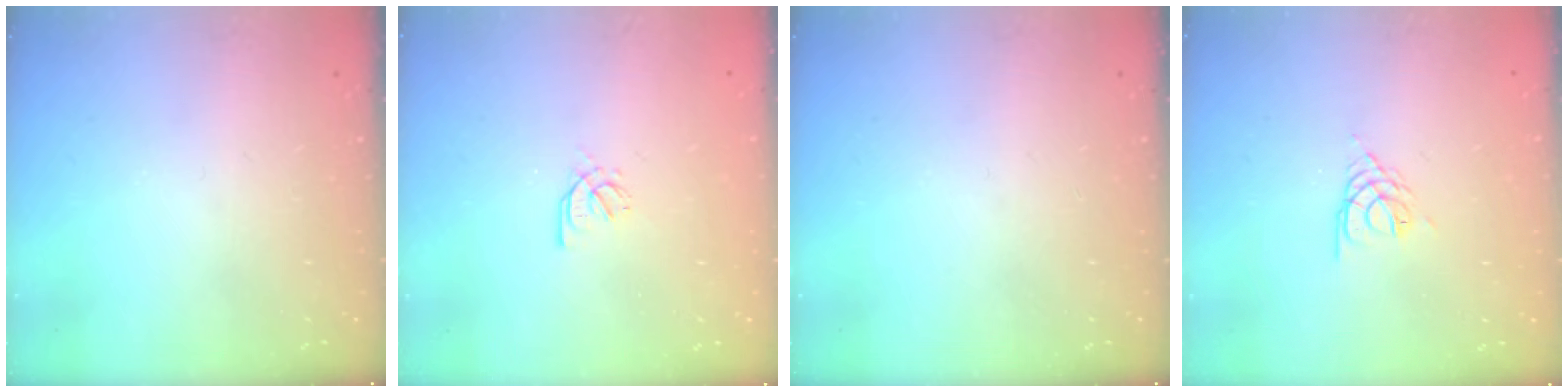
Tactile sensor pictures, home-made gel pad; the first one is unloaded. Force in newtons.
{"total": 1.7, "press": 1.6, "slide": 0.5}
{"total": 0.0}
{"total": 3.4, "press": 3.4, "slide": 0.6}